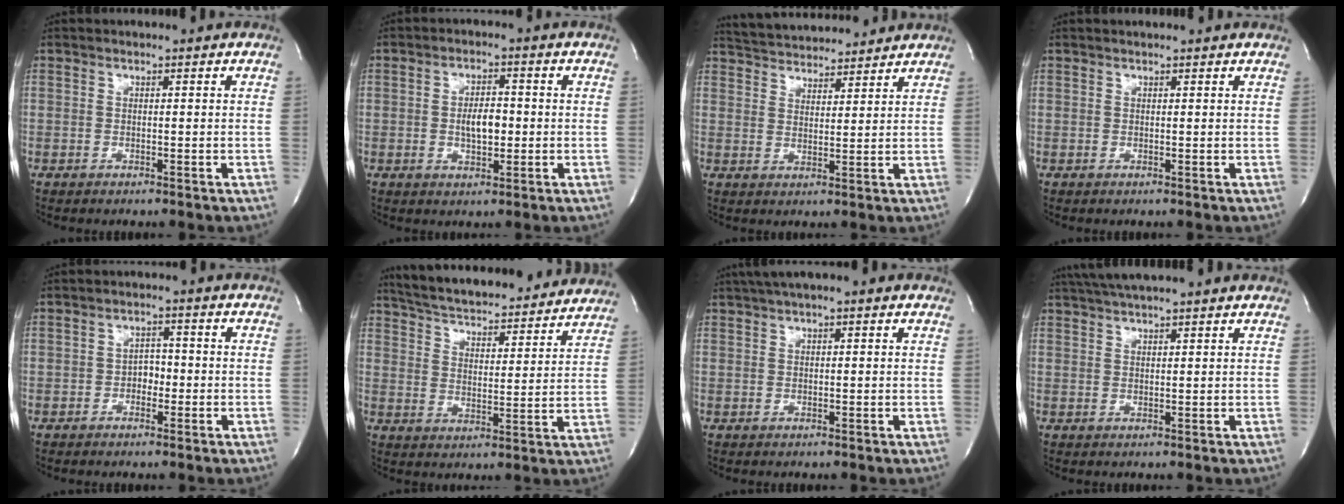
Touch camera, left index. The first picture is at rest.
{"total": 4.5, "force": [-0.4, 2.0, 4.0], "torque": [-0.070, 0.001, -0.004]}
{"total": 12.1, "force": [11.5, 2.2, 3.0], "torque": [-0.052, 0.021, 0.176]}
{"total": 2.5, "force": [2.4, 0.2, 0.8], "torque": [-0.014, 0.016, 0.027]}
{"total": 2.3, "force": [-0.8, 1.6, 1.5], "torque": [-0.018, 0.008, -0.015]}
{"total": 25.2, "force": [23.1, 5.0, 8.6], "torque": [-0.148, -0.012, 0.309]}
{"total": 7.1, "force": [5.2, 1.2, 4.7], "torque": [-0.079, 0.036, 0.076]}
{"total": 10.4, "force": [9.0, 0.7, 5.3], "torque": [-0.090, 0.040, 0.125]}